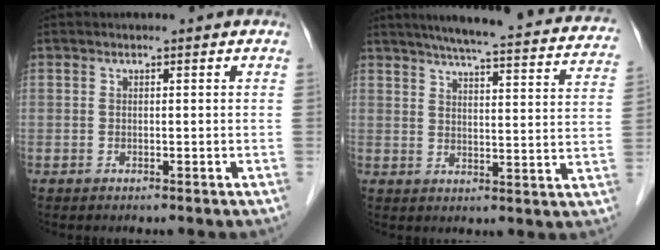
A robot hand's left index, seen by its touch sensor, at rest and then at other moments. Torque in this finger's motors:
{"motor_torque": [0.00, -0.23, 0.08, 0.06]}